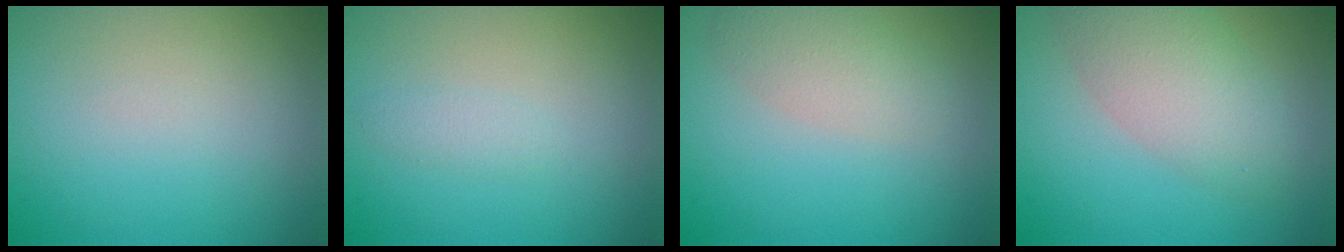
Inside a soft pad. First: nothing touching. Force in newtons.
{"total": 0.9, "press": 0.9, "slide": 0.0}
{"total": 2.5, "press": 2.5, "slide": 0.1}
{"total": 5.2, "press": 5.2, "slide": 0.3}